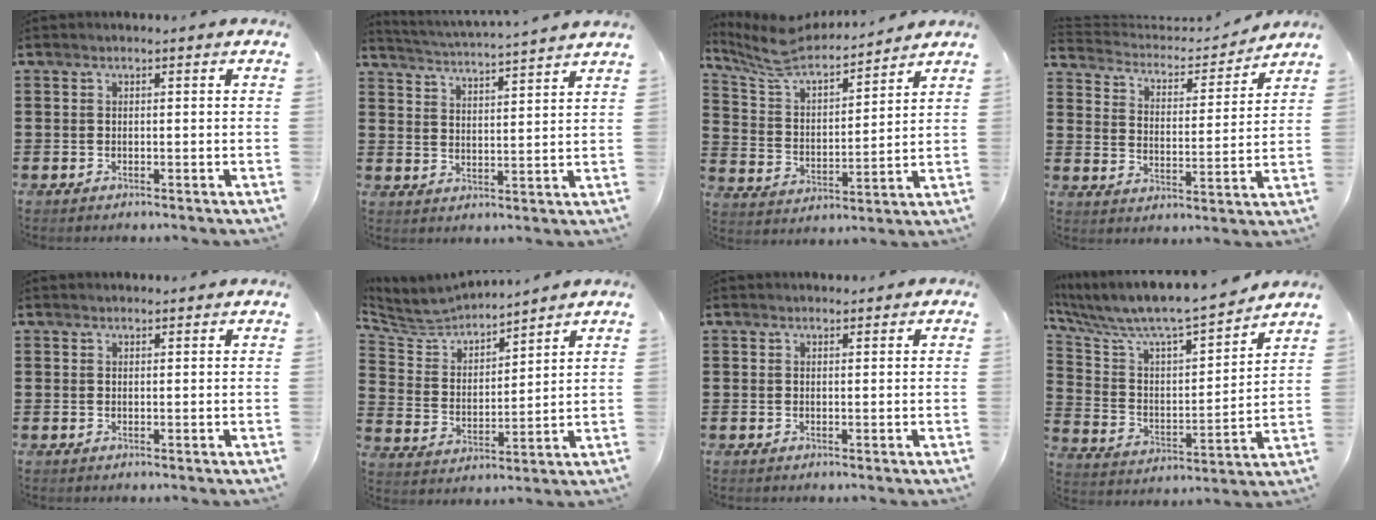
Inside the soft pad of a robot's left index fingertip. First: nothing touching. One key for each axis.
{"total": 3.9, "fx": 3.7, "fy": -1.0, "fz": 0.5, "tx": -0.028, "ty": -0.030, "tz": 0.060}
{"total": 6.5, "fx": 6.1, "fy": 1.3, "fz": 2.0, "tx": -0.070, "ty": -0.042, "tz": 0.102}
{"total": 3.9, "fx": 3.7, "fy": 0.9, "fz": 0.7, "tx": -0.039, "ty": -0.025, "tz": 0.057}
{"total": 0.7, "fx": 0.7, "fy": 0.2, "fz": 0.0, "tx": -0.001, "ty": 0.001, "tz": 0.014}
{"total": 4.7, "fx": 4.6, "fy": 1.0, "fz": 0.5, "tx": -0.043, "ty": -0.030, "tz": 0.074}
{"total": 0.8, "fx": 0.6, "fy": 0.4, "fz": 0.1, "tx": -0.003, "ty": 0.003, "tz": 0.013}
{"total": 7.7, "fx": 7.0, "fy": 0.8, "fz": 3.0, "tx": -0.094, "ty": -0.060, "tz": 0.113}